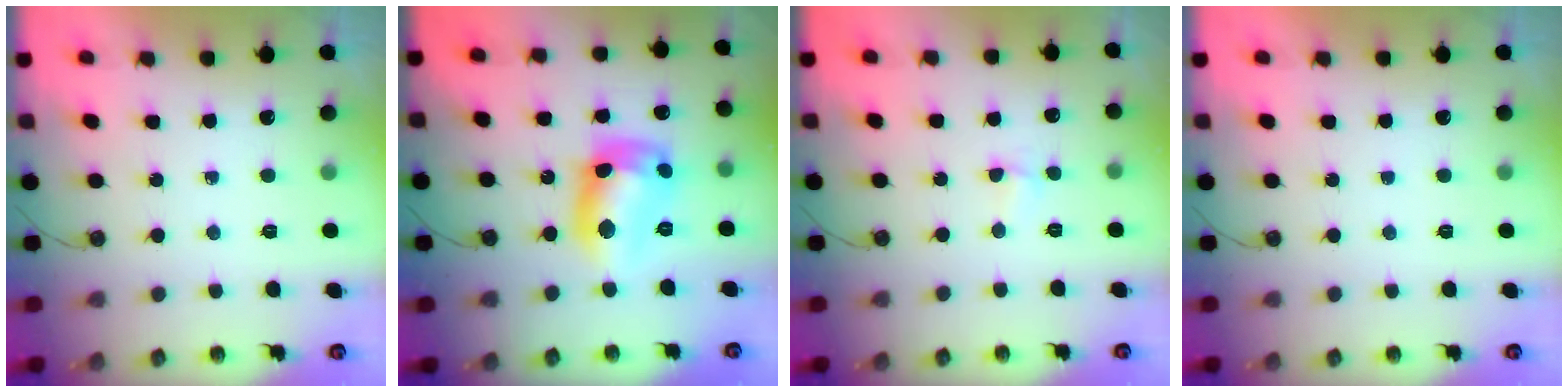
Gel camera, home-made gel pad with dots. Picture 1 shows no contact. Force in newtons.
{"total": 13.6, "press": 13.6, "slide": 0.9}
{"total": 2.0, "press": 1.9, "slide": 0.5}
{"total": 0.0}